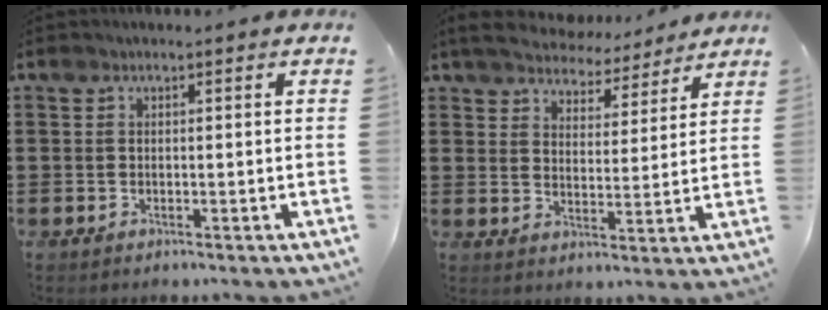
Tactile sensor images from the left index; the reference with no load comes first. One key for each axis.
{"total": 5.7, "fx": 5.6, "fy": 0.8, "fz": 0.6, "tx": -0.043, "ty": -0.036, "tz": 0.099}